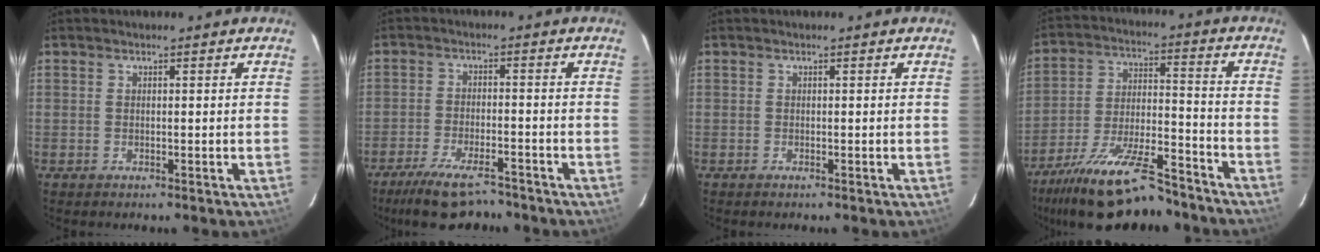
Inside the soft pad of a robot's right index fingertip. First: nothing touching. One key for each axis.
{"total": 11.1, "fx": -9.0, "fy": 3.3, "fz": 5.4, "tx": -0.129, "ty": -0.019, "tz": -0.151}
{"total": 0.0}
{"total": 20.7, "fx": -16.7, "fy": 5.5, "fz": 11.0, "tx": -0.209, "ty": -0.022, "tz": -0.260}